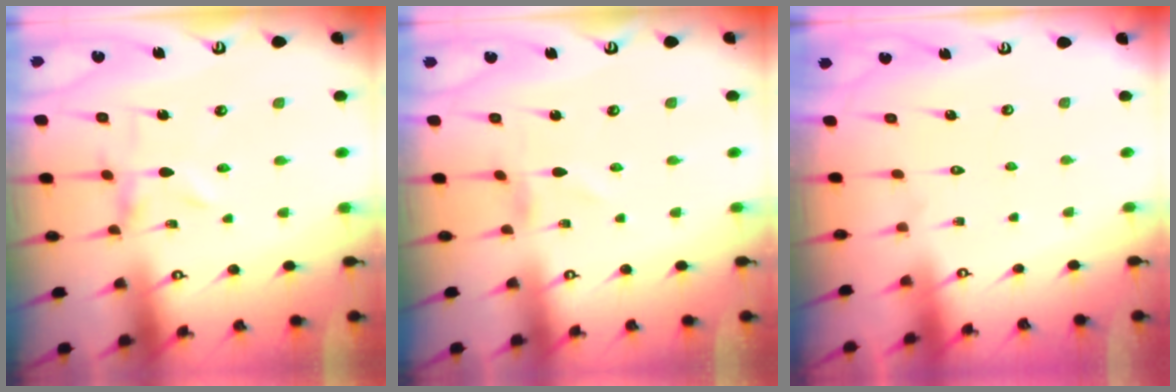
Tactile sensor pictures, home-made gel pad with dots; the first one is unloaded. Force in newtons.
{"total": 0.8, "press": 0.8, "slide": 0.1}
{"total": 1.6, "press": 1.6, "slide": 0.1}